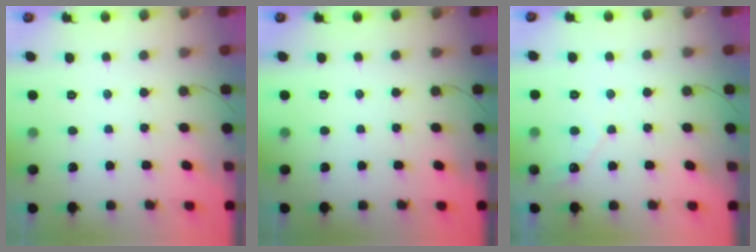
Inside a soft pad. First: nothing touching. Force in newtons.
{"total": 0.0}
{"total": 2.9, "press": 2.9, "slide": 0.1}